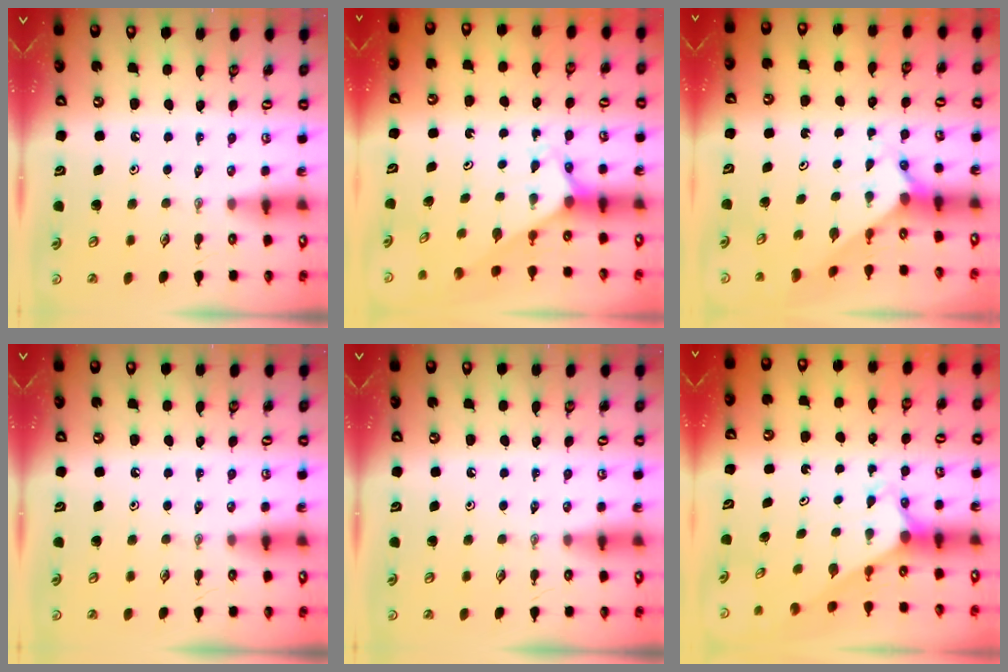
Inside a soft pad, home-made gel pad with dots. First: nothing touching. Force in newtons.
{"total": 2.4, "press": 2.4, "slide": 0.1}
{"total": 1.7, "press": 1.7, "slide": 0.2}
{"total": 0.0}
{"total": 0.0}
{"total": 2.7, "press": 2.7, "slide": 0.2}